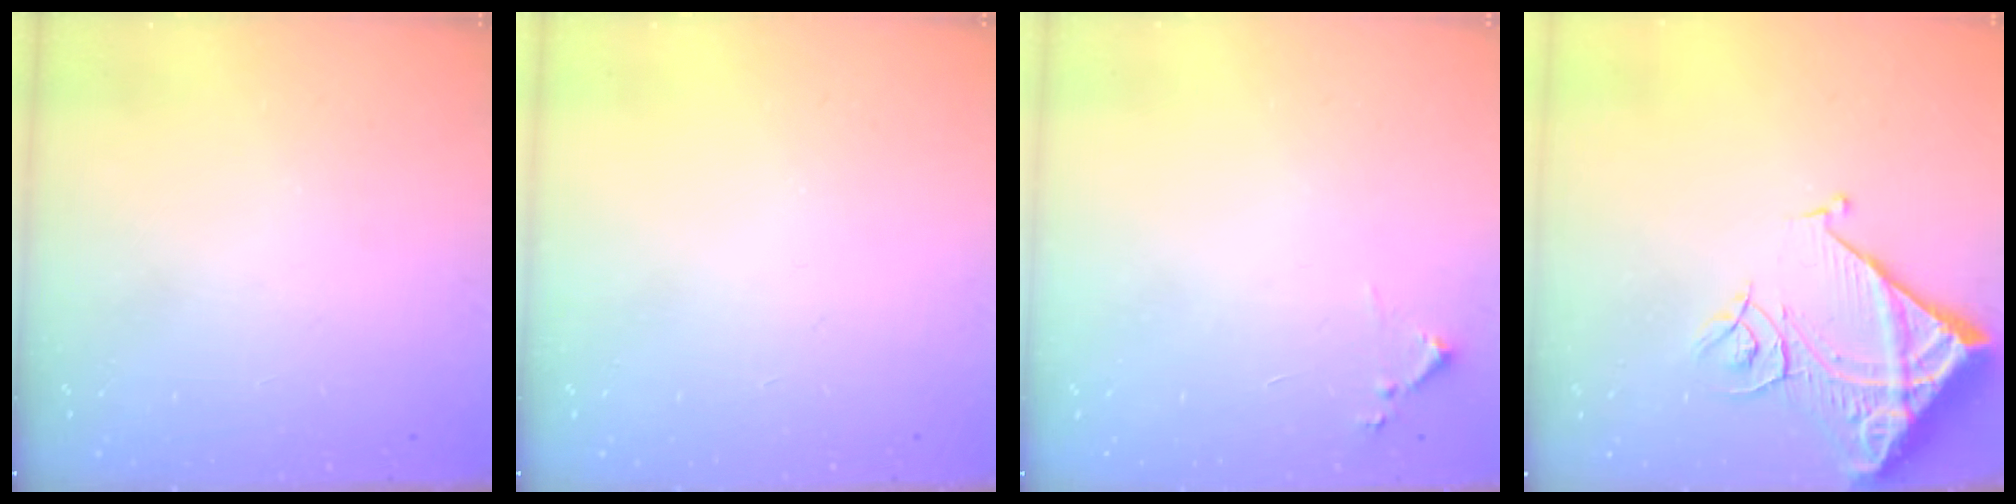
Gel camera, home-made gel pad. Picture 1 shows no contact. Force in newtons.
{"total": 0.0}
{"total": 5.7, "press": 5.7, "slide": 0.6}
{"total": 13.6, "press": 13.6, "slide": 1.6}